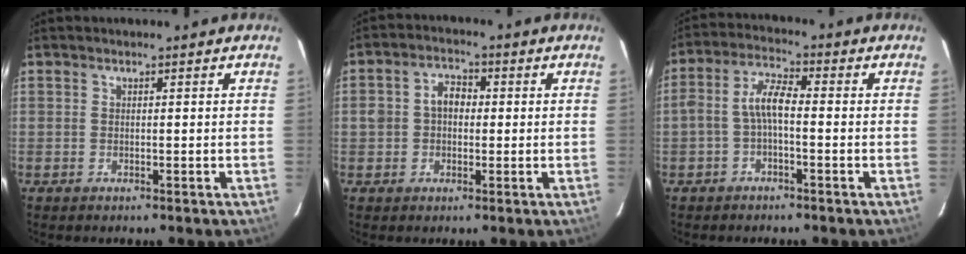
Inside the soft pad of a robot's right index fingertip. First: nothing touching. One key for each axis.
{"total": 4.9, "fx": 0.0, "fy": 3.9, "fz": 2.9, "tx": -0.055, "ty": 0.017, "tz": 0.002}
{"total": 5.1, "fx": -1.4, "fy": 1.8, "fz": 4.5, "tx": -0.102, "ty": 0.019, "tz": -0.030}